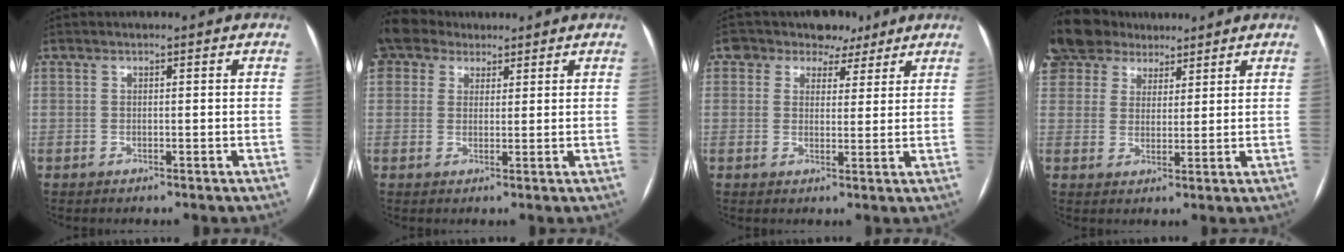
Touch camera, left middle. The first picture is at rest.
{"total": 7.9, "force": [5.7, 5.0, 2.0], "torque": [-0.048, 0.041, 0.110]}
{"total": 6.0, "force": [4.2, 4.2, 1.0], "torque": [-0.007, 0.015, 0.058]}
{"total": 12.3, "force": [9.2, 7.6, 3.0], "torque": [-0.081, 0.042, 0.175]}